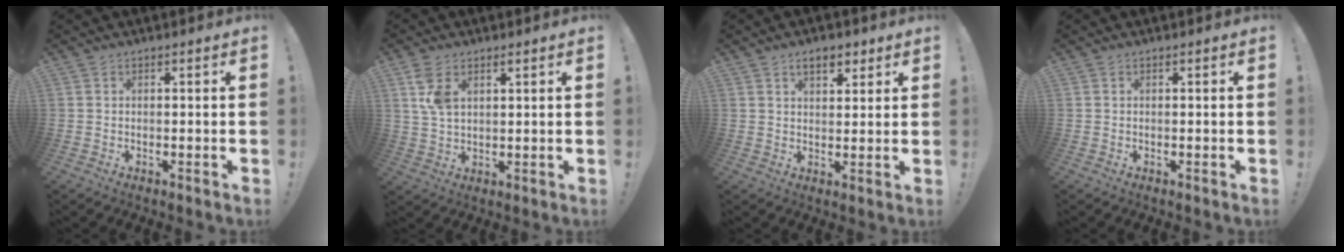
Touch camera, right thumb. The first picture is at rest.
{"total": 6.0, "force": [2.8, 3.2, 4.2], "torque": [-0.079, -0.004, 0.054]}
{"total": 5.8, "force": [3.3, 3.1, 3.5], "torque": [-0.041, -0.010, 0.056]}
{"total": 0.0}